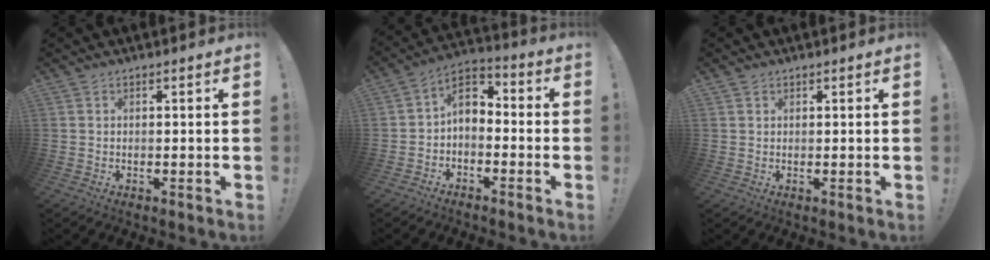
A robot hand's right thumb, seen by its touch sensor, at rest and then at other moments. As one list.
[{"total": 6.2, "force": [-1.0, 4.8, 3.7], "torque": [-0.072, 0.013, -0.013]}, {"total": 0.9, "force": [0.7, 0.6, 0.1], "torque": [-0.001, -0.001, 0.013]}]